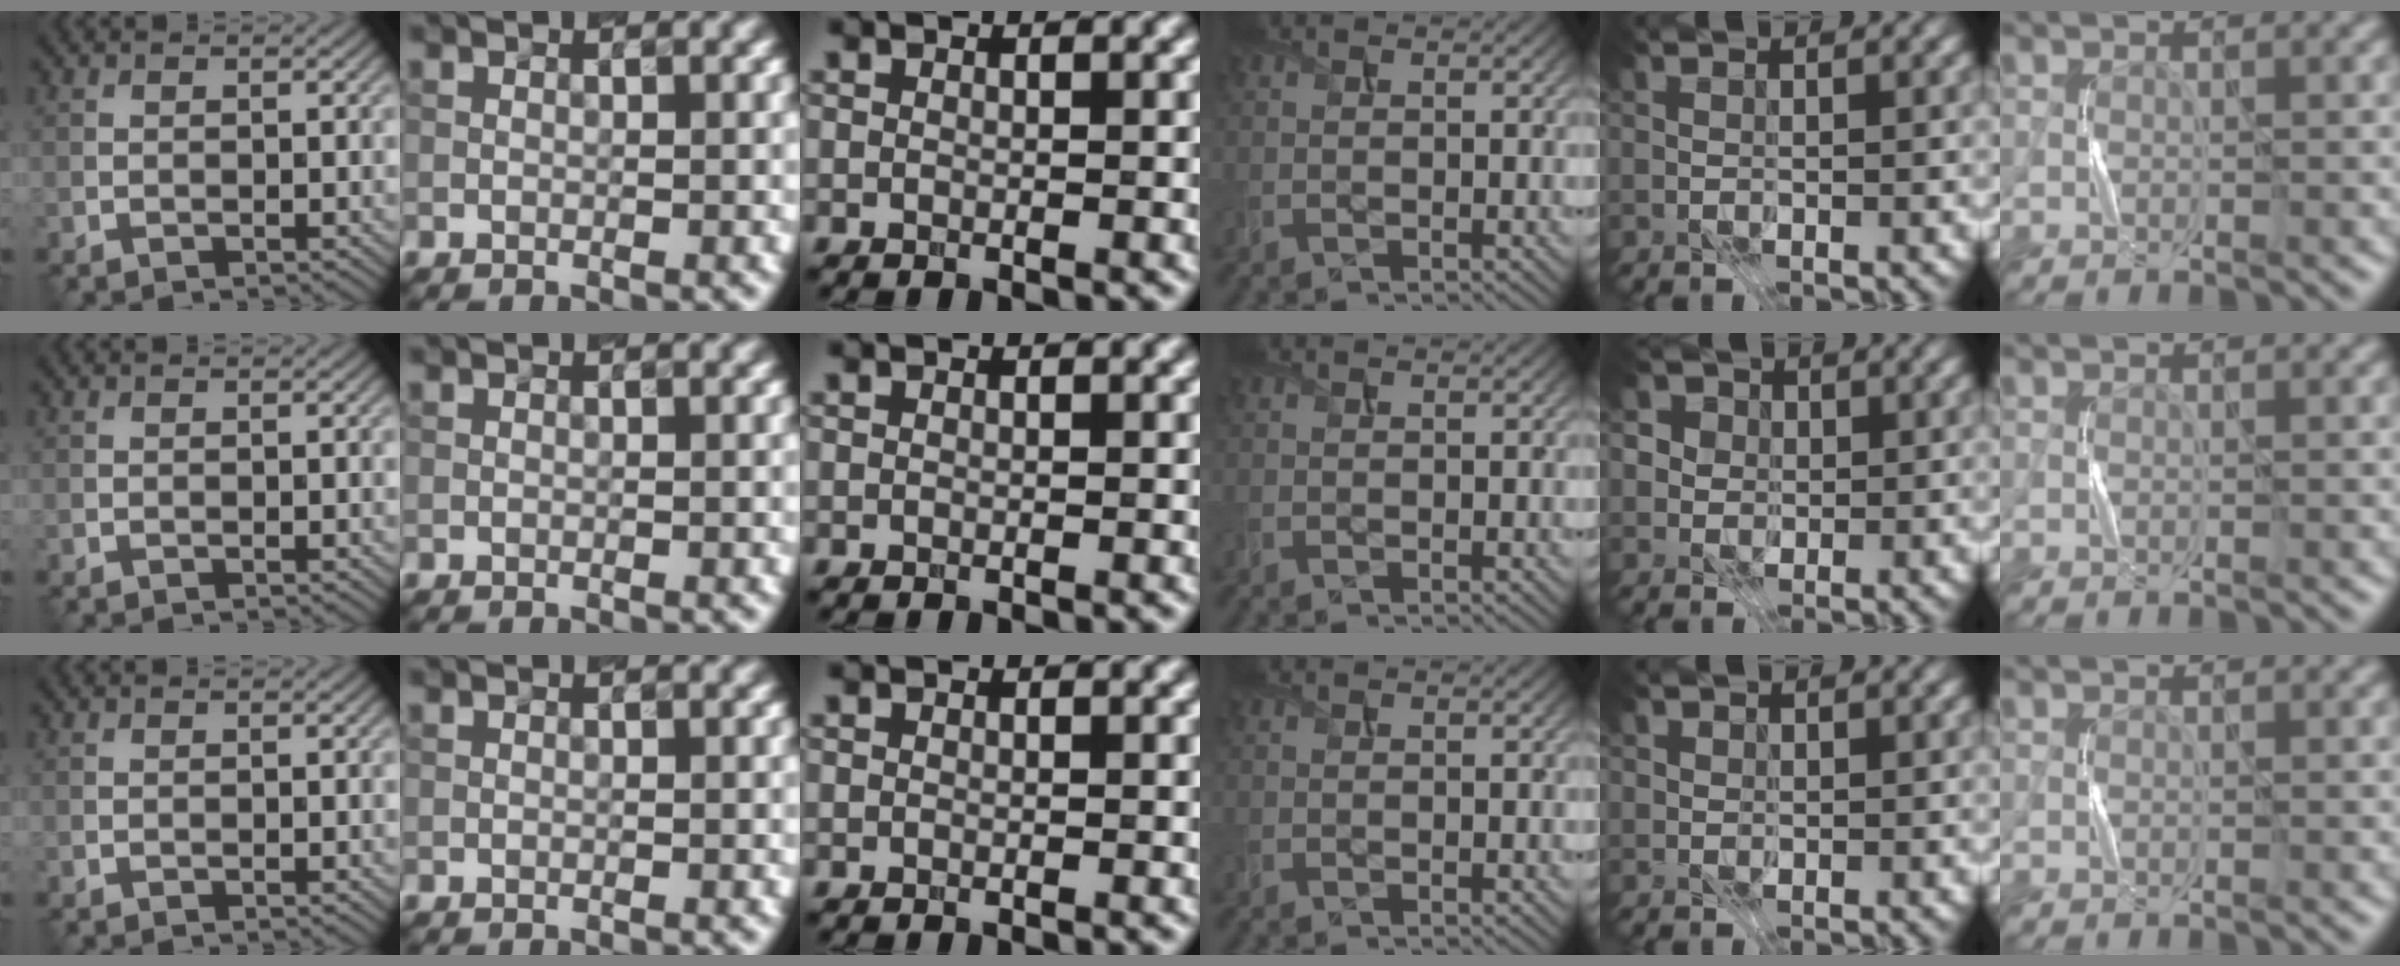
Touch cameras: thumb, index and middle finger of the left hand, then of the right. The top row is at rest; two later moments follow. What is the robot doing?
{"motion": "press", "object": "calculator"}